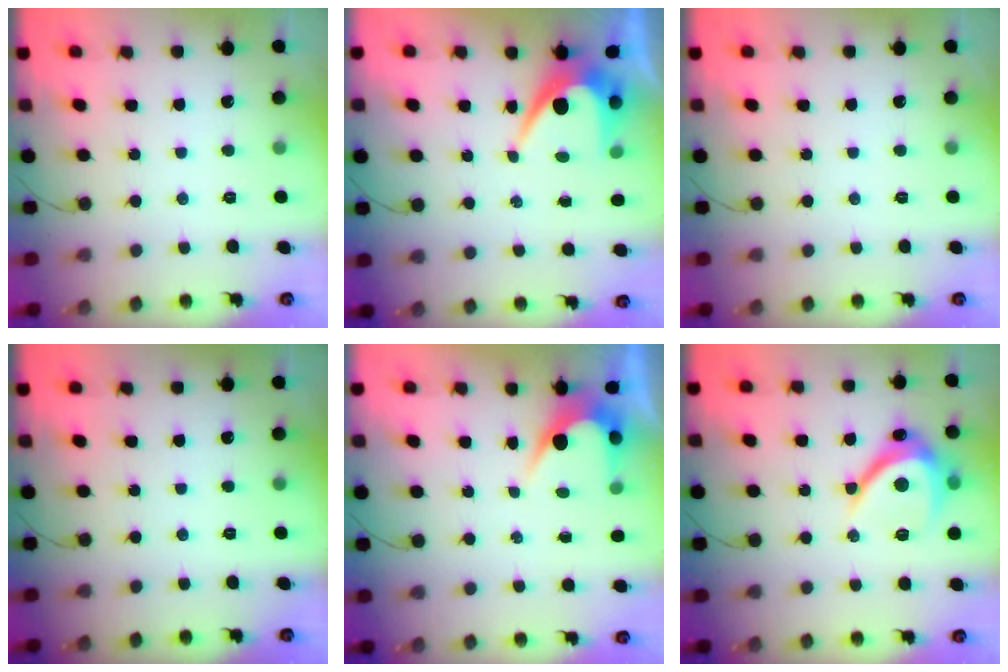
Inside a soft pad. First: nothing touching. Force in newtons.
{"total": 7.2, "press": 7.2, "slide": 0.4}
{"total": 0.0}
{"total": 0.0}
{"total": 4.3, "press": 4.3, "slide": 0.3}
{"total": 10.5, "press": 10.5, "slide": 0.7}